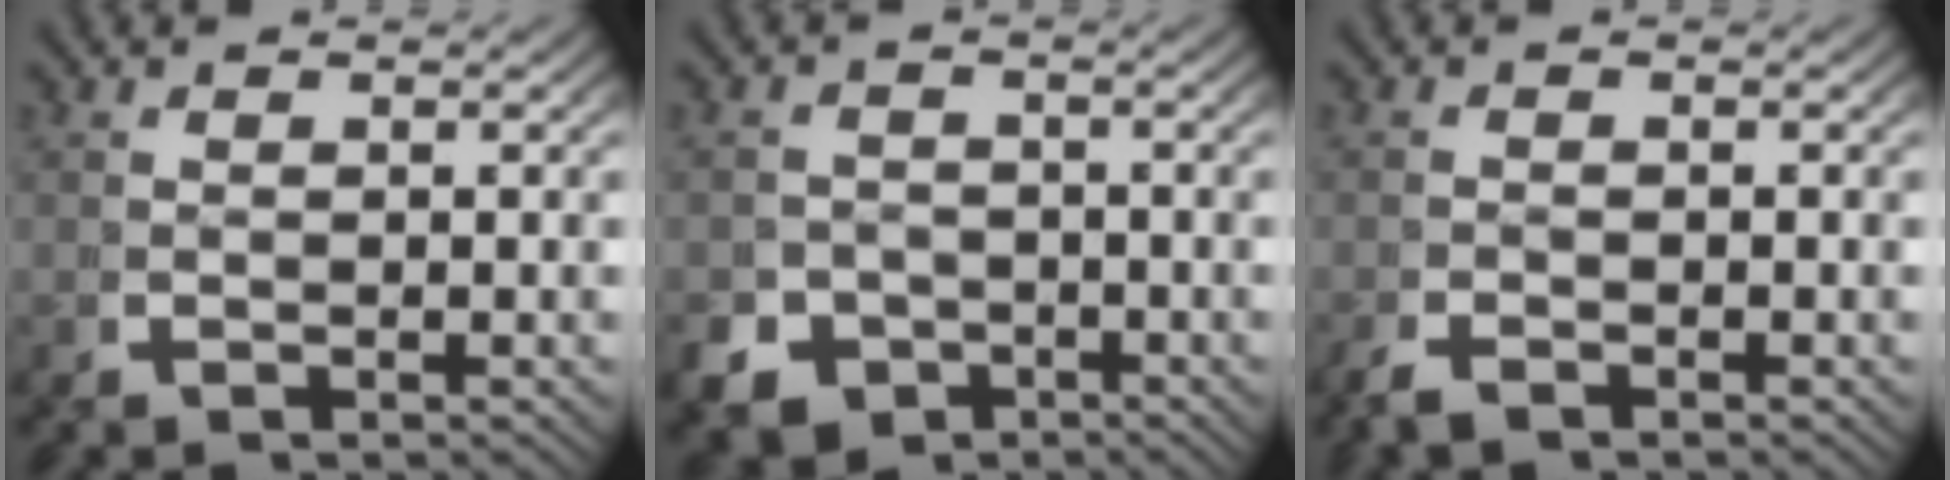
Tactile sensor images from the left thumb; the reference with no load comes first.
{"total": 6.6, "force": [-4.2, 4.7, 1.9], "torque": [-0.025, -0.029, -0.067]}
{"total": 1.1, "force": [-1.1, 0.1, 0.2], "torque": [-0.005, -0.007, -0.021]}